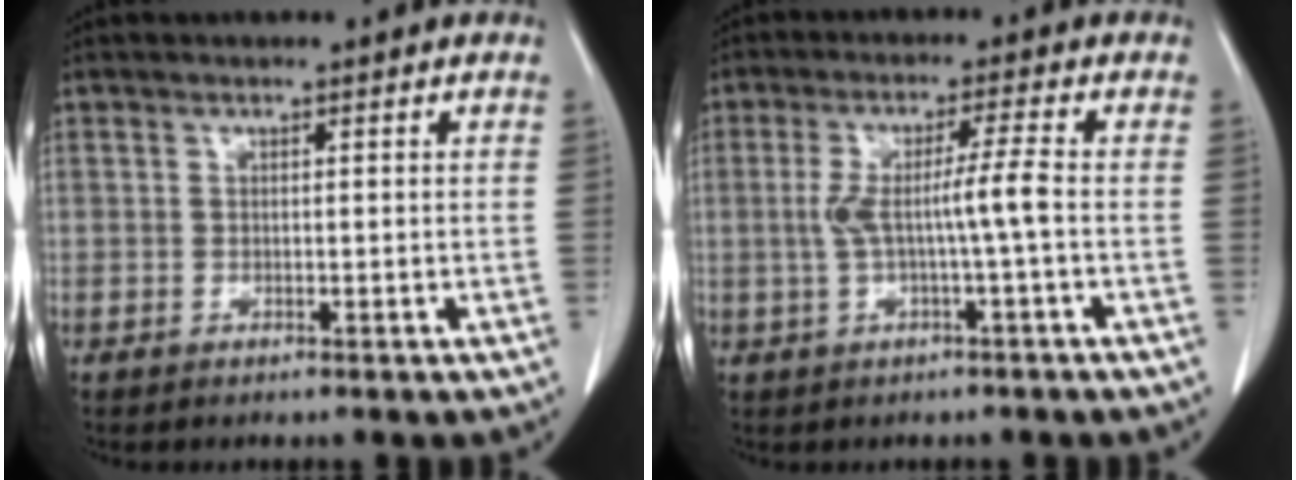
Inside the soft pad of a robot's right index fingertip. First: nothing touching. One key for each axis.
{"total": 6.3, "fx": -0.8, "fy": -0.6, "fz": 6.2, "tx": -0.122, "ty": 0.017, "tz": -0.009}